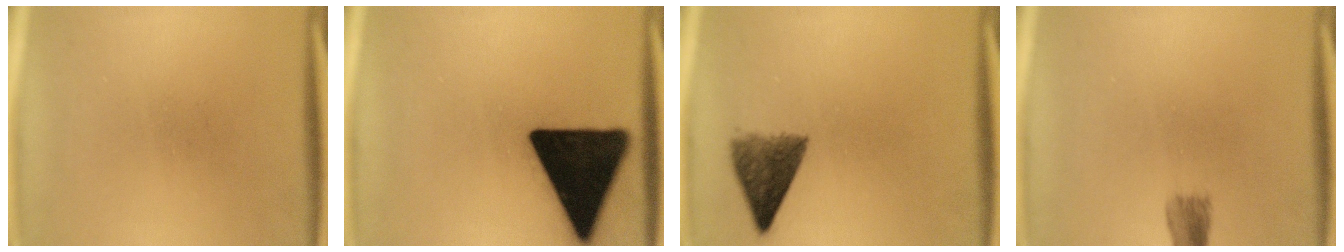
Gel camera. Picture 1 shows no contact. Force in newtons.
{"total": 19.8}
{"total": 6.5}
{"total": 2.5}